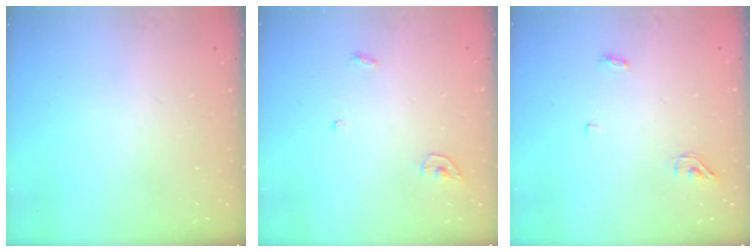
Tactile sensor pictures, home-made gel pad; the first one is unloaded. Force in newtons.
{"total": 3.4, "press": 3.4, "slide": 0.3}
{"total": 3.2, "press": 3.0, "slide": 1.2}